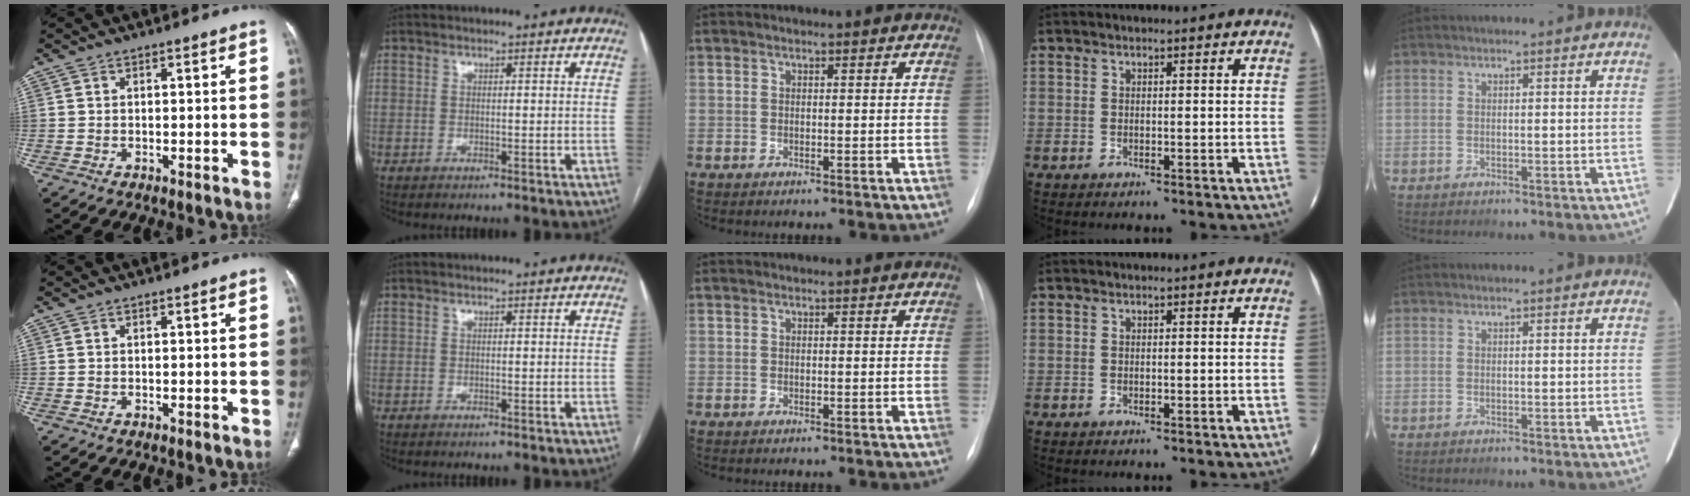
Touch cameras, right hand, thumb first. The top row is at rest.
{}